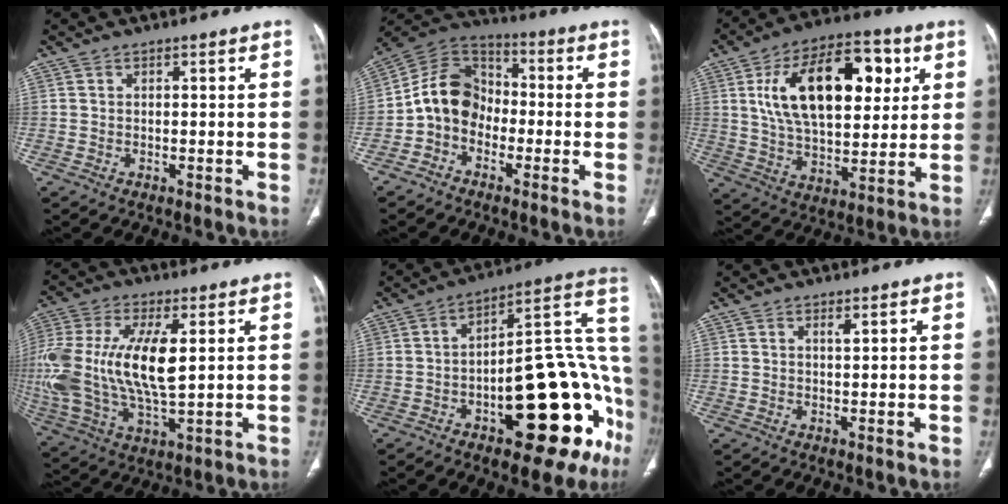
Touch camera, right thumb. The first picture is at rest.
{"total": 10.7, "force": [-2.5, 8.6, 5.9], "torque": [-0.089, 0.052, -0.063]}
{"total": 23.3, "force": [6.5, 12.4, 18.5], "torque": [-0.274, -0.006, 0.104]}
{"total": 22.1, "force": [2.4, 10.0, 19.5], "torque": [-0.438, -0.012, 0.043]}
{"total": 29.0, "force": [-8.9, 11.4, 25.2], "torque": [-0.247, 0.049, -0.111]}
{"total": 1.3, "force": [0.7, 0.0, 1.1], "torque": [-0.023, -0.007, 0.011]}